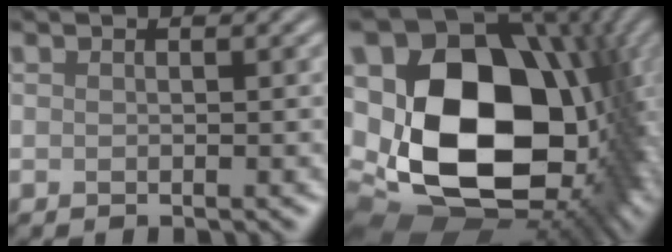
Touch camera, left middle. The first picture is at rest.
{"total": 20.9, "force": [1.5, 14.8, 14.6], "torque": [-0.290, -0.042, 0.077]}